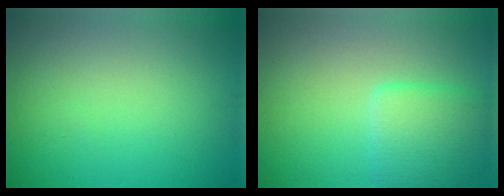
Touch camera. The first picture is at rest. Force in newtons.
{"total": 4.1, "press": 4.1, "slide": 0.0}